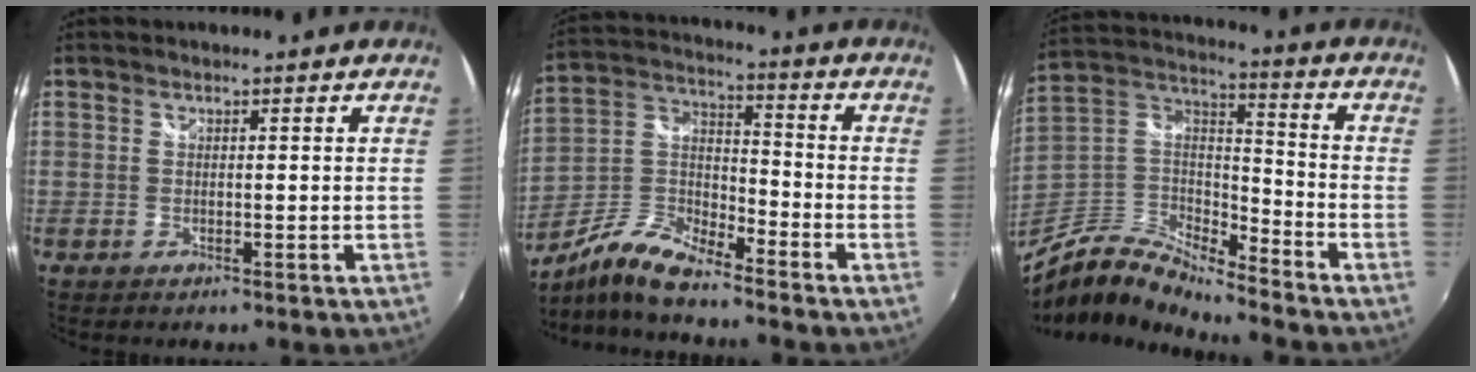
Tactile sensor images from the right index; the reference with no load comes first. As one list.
[{"total": 10.2, "force": [-7.8, 2.5, 6.1], "torque": [-0.137, 0.006, -0.159]}, {"total": 12.0, "force": [-10.3, 2.6, 5.6], "torque": [-0.132, 0.007, -0.212]}]